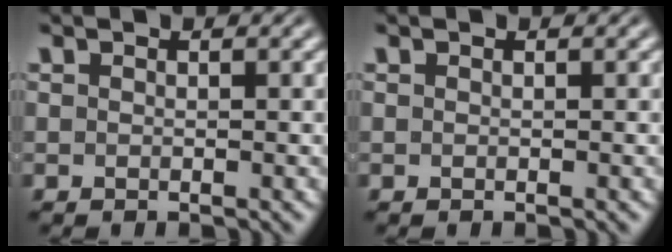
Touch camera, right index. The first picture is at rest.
{"total": 0.0}